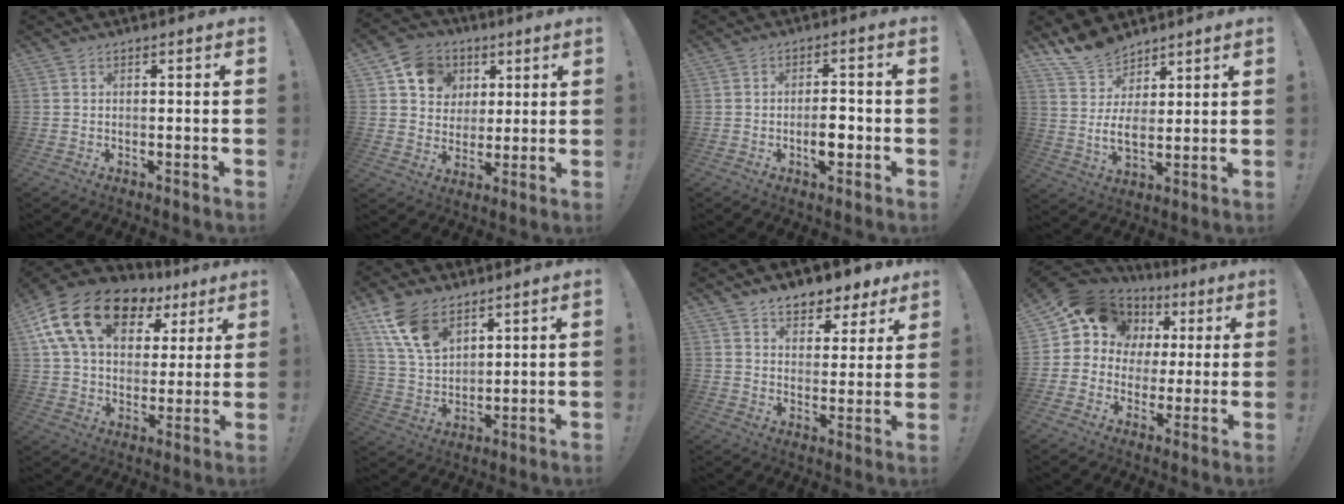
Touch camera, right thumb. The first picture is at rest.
{"total": 11.8, "force": [4.7, 10.2, 3.7], "torque": [-0.051, -0.017, 0.094]}
{"total": 5.6, "force": [-1.6, 2.8, 4.6], "torque": [-0.066, 0.005, -0.029]}
{"total": 10.3, "force": [7.1, 5.5, 5.1], "torque": [-0.091, -0.048, 0.140]}
{"total": 20.4, "force": [10.1, 12.5, 12.6], "torque": [-0.209, -0.037, 0.185]}
{"total": 13.2, "force": [8.1, 7.6, 7.2], "torque": [-0.148, -0.032, 0.159]}
{"total": 7.9, "force": [6.5, 3.8, 2.3], "torque": [-0.025, -0.054, 0.119]}
{"total": 12.7, "force": [5.5, 10.6, 4.3], "torque": [-0.062, -0.030, 0.114]}